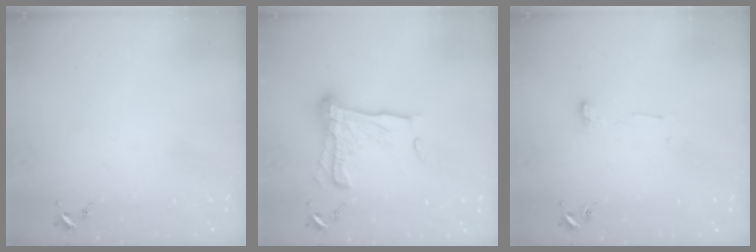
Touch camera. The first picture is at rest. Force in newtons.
{"total": 17.8, "press": 17.8, "slide": 1.5}
{"total": 4.8, "press": 4.8, "slide": 0.5}